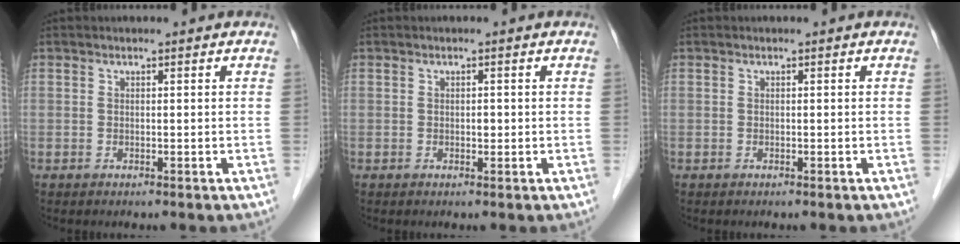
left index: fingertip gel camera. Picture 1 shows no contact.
{"total": 0.7, "force": [0.0, 0.4, 0.5], "torque": [-0.008, 0.001, -0.001]}
{"total": 0.0}